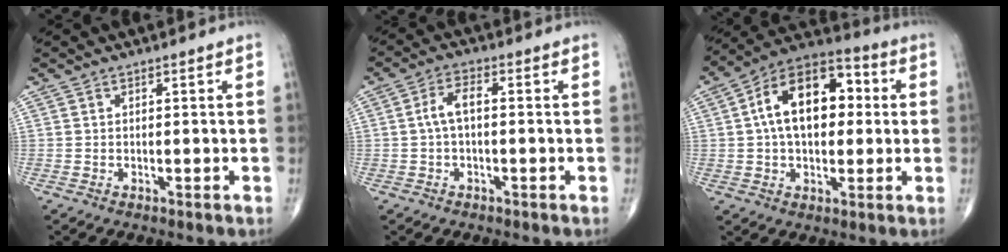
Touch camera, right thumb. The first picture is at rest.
{"total": 4.2, "force": [-0.1, 2.0, 3.7], "torque": [-0.074, 0.018, -0.006]}
{"total": 17.1, "force": [2.5, 10.3, 13.4], "torque": [-0.194, 0.030, 0.033]}